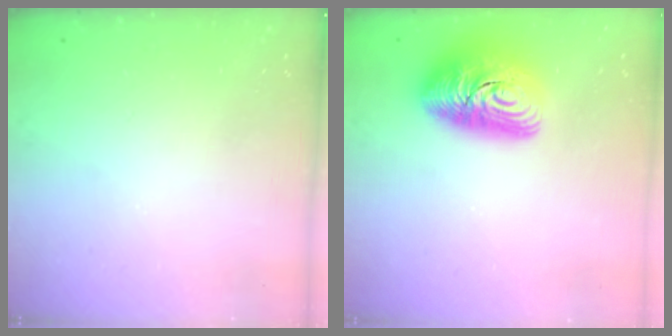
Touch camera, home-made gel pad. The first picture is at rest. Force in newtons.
{"total": 14.1, "press": 14.1, "slide": 1.2}